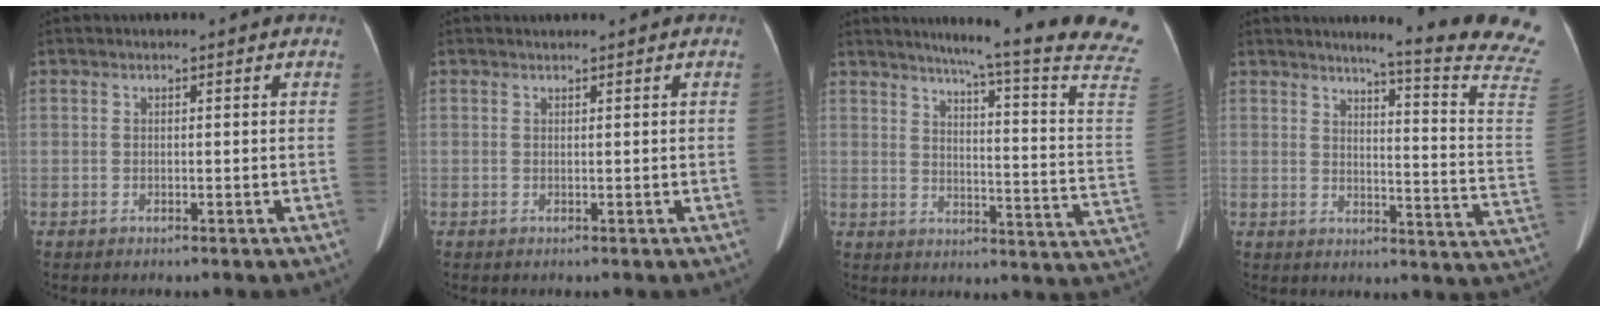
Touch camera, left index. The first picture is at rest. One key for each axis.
{"total": 0.0}
{"total": 22.8, "fx": 19.2, "fy": -1.8, "fz": 12.0, "tx": -0.165, "ty": -0.093, "tz": 0.225}
{"total": 18.4, "fx": 16.2, "fy": -2.0, "fz": 8.4, "tx": -0.111, "ty": -0.126, "tz": 0.175}